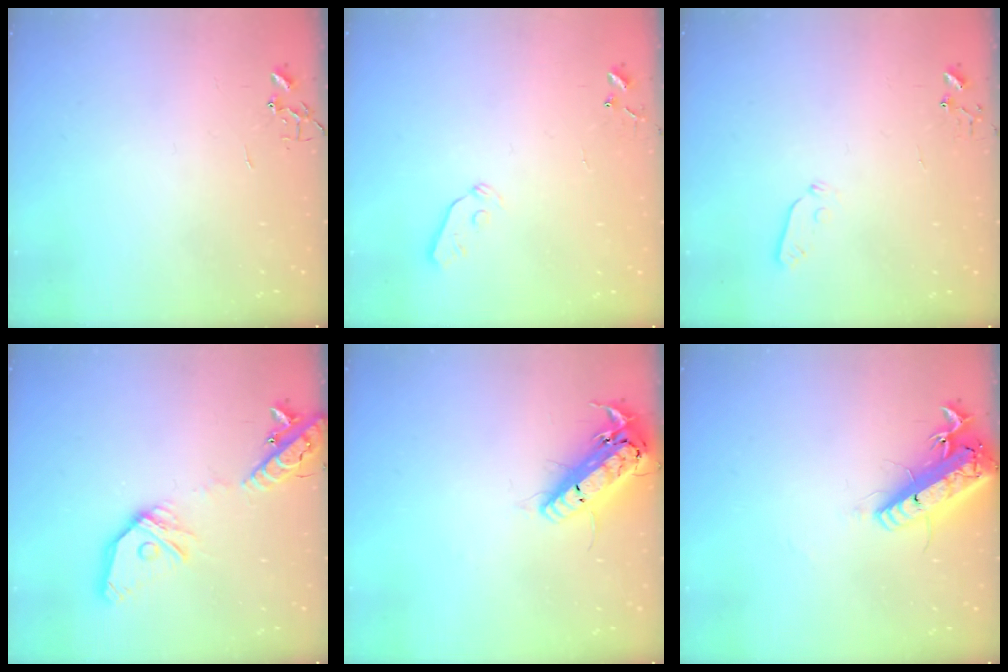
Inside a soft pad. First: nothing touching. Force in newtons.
{"total": 3.7, "press": 3.6, "slide": 0.7}
{"total": 3.5, "press": 3.5, "slide": 0.4}
{"total": 18.2, "press": 18.0, "slide": 3.2}
{"total": 18.4, "press": 18.1, "slide": 3.2}
{"total": 17.6, "press": 17.3, "slide": 3.4}